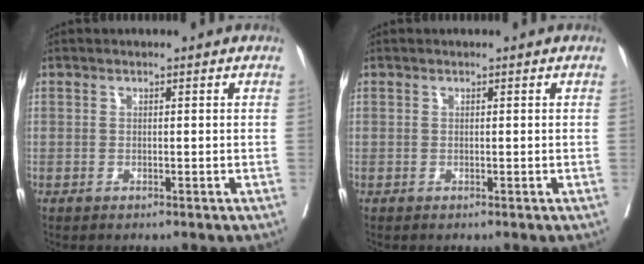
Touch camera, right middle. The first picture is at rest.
{"total": 0.0}